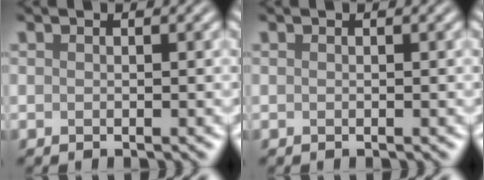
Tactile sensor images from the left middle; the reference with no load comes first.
{"total": 0.0}